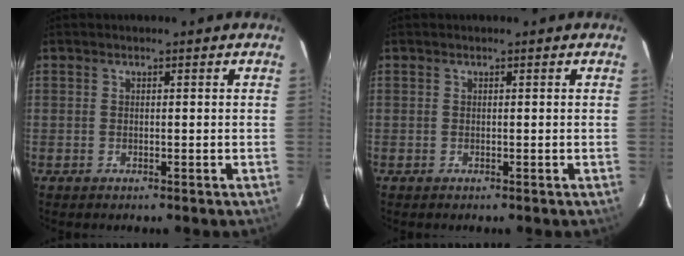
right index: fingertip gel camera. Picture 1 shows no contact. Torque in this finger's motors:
{"motor_torque": [0.00, 0.00, 0.02, 0.00]}